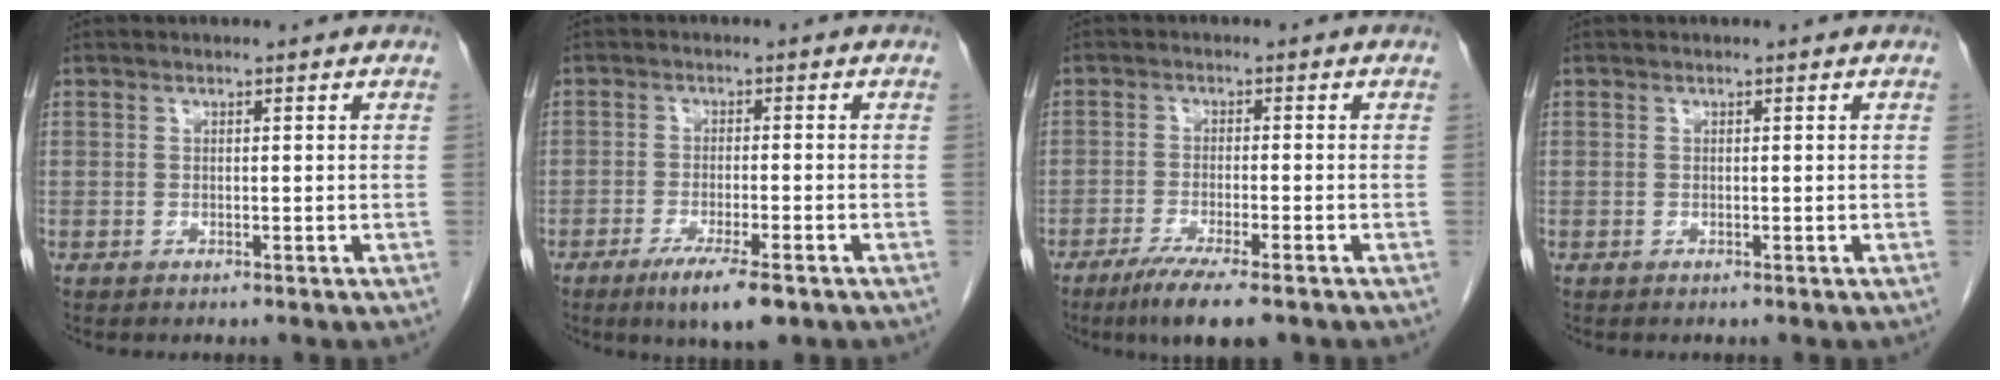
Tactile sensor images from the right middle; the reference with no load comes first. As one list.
[{"total": 6.8, "force": [-4.2, 1.0, 5.3], "torque": [-0.090, -0.014, -0.065]}, {"total": 7.4, "force": [-5.1, 0.6, 5.3], "torque": [-0.088, -0.017, -0.079]}, {"total": 0.0}]